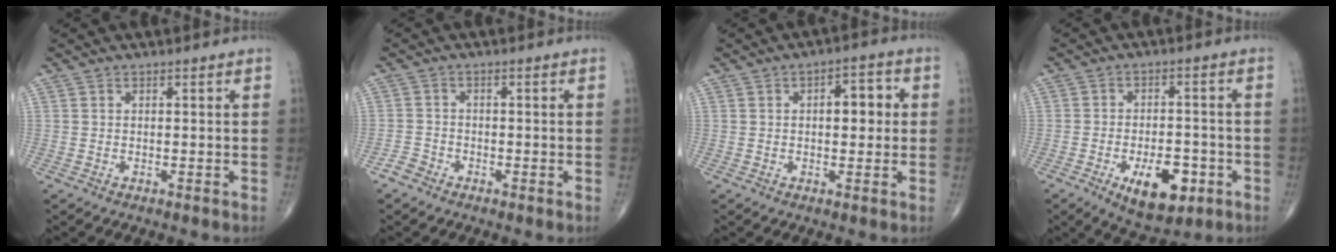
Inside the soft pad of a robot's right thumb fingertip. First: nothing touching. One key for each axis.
{"total": 2.1, "fx": -1.6, "fy": 1.4, "fz": 0.2, "tx": -0.003, "ty": 0.005, "tz": -0.036}
{"total": 6.0, "fx": 0.7, "fy": 3.2, "fz": 5.1, "tx": -0.050, "ty": 0.012, "tz": 0.006}
{"total": 10.9, "fx": -4.4, "fy": 5.5, "fz": 8.4, "tx": -0.107, "ty": 0.012, "tz": -0.058}